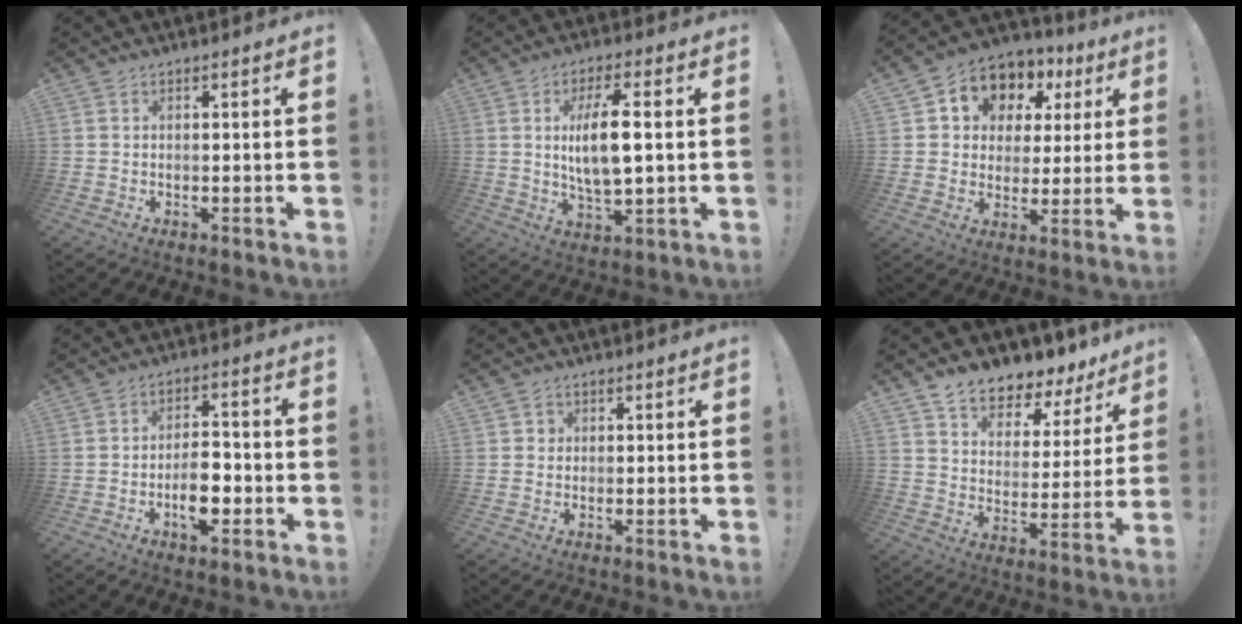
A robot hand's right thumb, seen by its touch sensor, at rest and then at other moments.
{"total": 11.2, "force": [1.5, 3.5, 10.5], "torque": [-0.193, -0.006, 0.018]}
{"total": 9.3, "force": [4.6, 7.4, 3.2], "torque": [-0.049, -0.039, 0.088]}
{"total": 9.1, "force": [-3.3, 4.9, 7.0], "torque": [-0.117, 0.015, -0.056]}
{"total": 1.5, "force": [0.2, 1.5, 0.4], "torque": [-0.005, 0.002, 0.003]}
{"total": 8.2, "force": [7.2, 3.2, 2.3], "torque": [-0.038, -0.074, 0.129]}